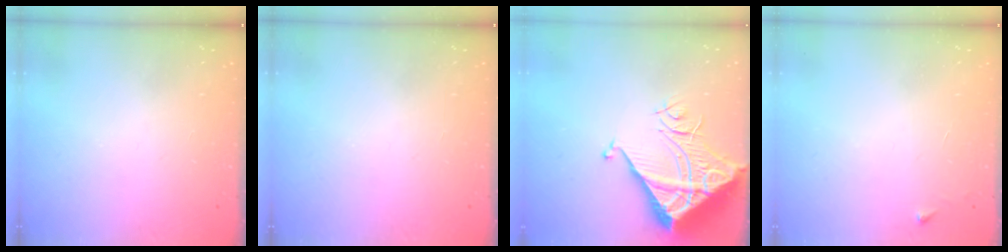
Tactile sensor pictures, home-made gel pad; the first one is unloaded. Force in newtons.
{"total": 0.0}
{"total": 9.4, "press": 9.3, "slide": 1.0}
{"total": 2.6, "press": 2.6, "slide": 0.3}